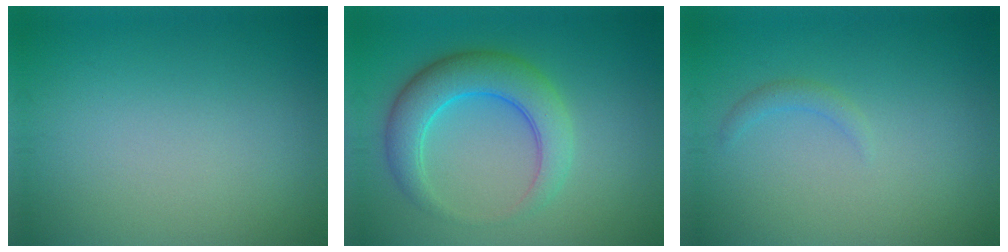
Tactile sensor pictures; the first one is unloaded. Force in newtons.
{"total": 5.6, "press": 5.6, "slide": 0.2}
{"total": 1.0, "press": 1.0, "slide": 0.2}